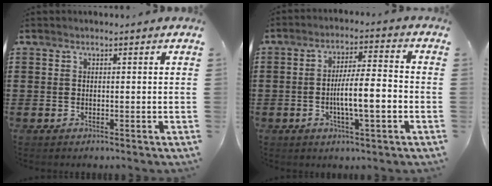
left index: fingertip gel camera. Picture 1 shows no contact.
{"total": 7.5, "force": [-1.9, 1.4, 7.1], "torque": [-0.111, 0.003, -0.036]}